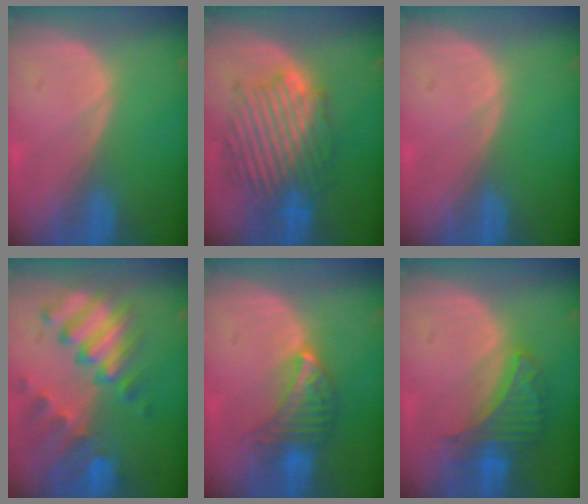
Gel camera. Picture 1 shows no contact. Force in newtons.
{"total": 9.4, "press": 9.4, "slide": 0.2}
{"total": 0.0}
{"total": 10.4, "press": 9.0, "slide": 5.3}
{"total": 6.8, "press": 6.1, "slide": 2.9}
{"total": 6.6, "press": 6.2, "slide": 2.4}